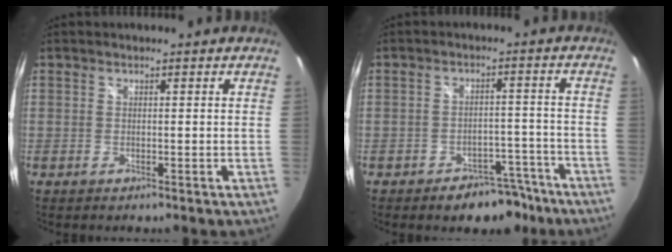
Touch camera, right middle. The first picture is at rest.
{"total": 7.5, "force": [-5.8, 4.3, 2.3], "torque": [-0.037, 0.031, -0.061]}